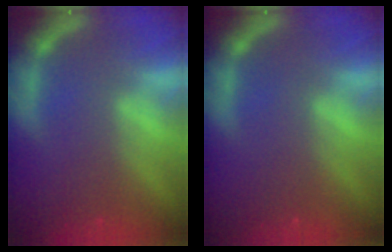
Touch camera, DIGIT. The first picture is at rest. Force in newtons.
{"total": 0.0}